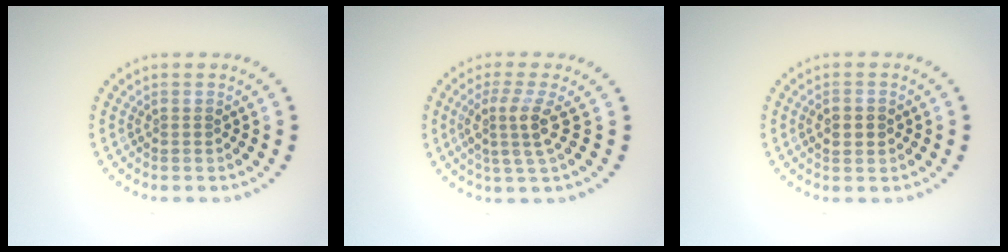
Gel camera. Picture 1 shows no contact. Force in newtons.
{"total": 3.1, "press": 2.3, "slide": 2.0}
{"total": 2.4, "press": 2.4, "slide": 0.0}